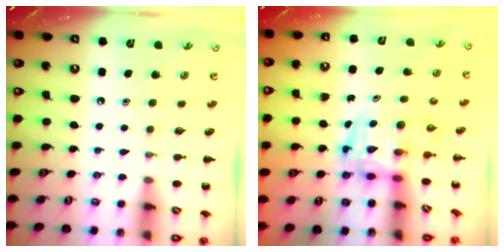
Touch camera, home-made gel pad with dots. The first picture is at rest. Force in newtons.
{"total": 3.6, "press": 3.6, "slide": 0.6}